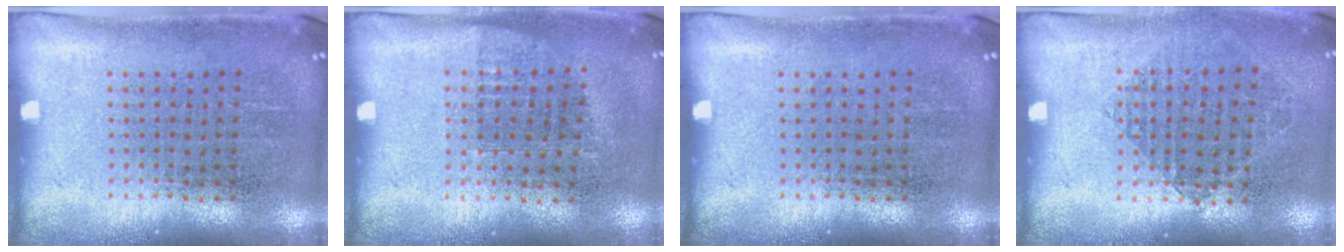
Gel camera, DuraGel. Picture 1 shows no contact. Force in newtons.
{"total": 0.7, "press": 0.7, "slide": 0.3}
{"total": 0.0}
{"total": 0.8, "press": 0.7, "slide": 0.3}